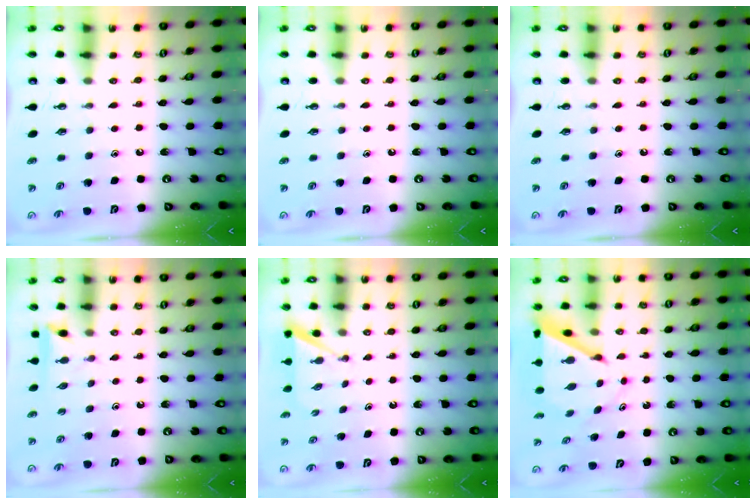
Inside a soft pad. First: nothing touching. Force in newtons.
{"total": 0.0}
{"total": 0.0}
{"total": 2.7, "press": 2.7, "slide": 0.2}
{"total": 2.3, "press": 2.3, "slide": 0.3}
{"total": 7.2, "press": 7.2, "slide": 0.7}